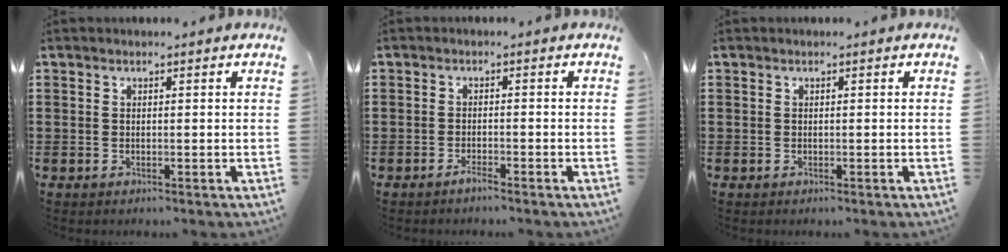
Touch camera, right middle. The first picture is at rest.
{"total": 1.4, "force": [-1.2, 0.1, 0.7], "torque": [-0.015, -0.005, -0.021]}
{"total": 0.0}